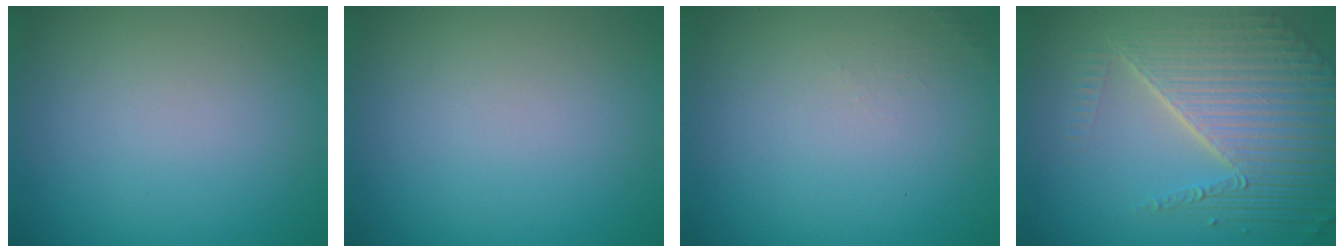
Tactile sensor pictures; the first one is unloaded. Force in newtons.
{"total": 0.0}
{"total": 0.7, "press": 0.6, "slide": 0.1}
{"total": 8.6, "press": 5.7, "slide": 6.5}